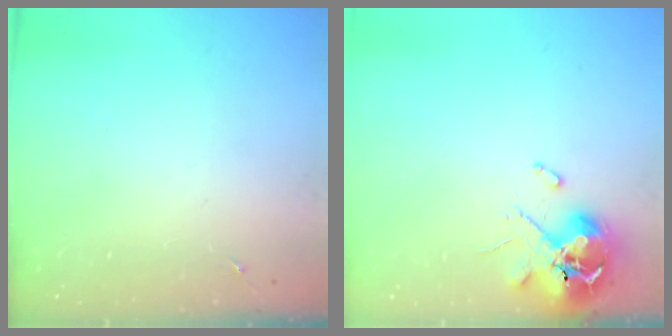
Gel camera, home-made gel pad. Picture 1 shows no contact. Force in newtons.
{"total": 10.7, "press": 10.6, "slide": 1.4}